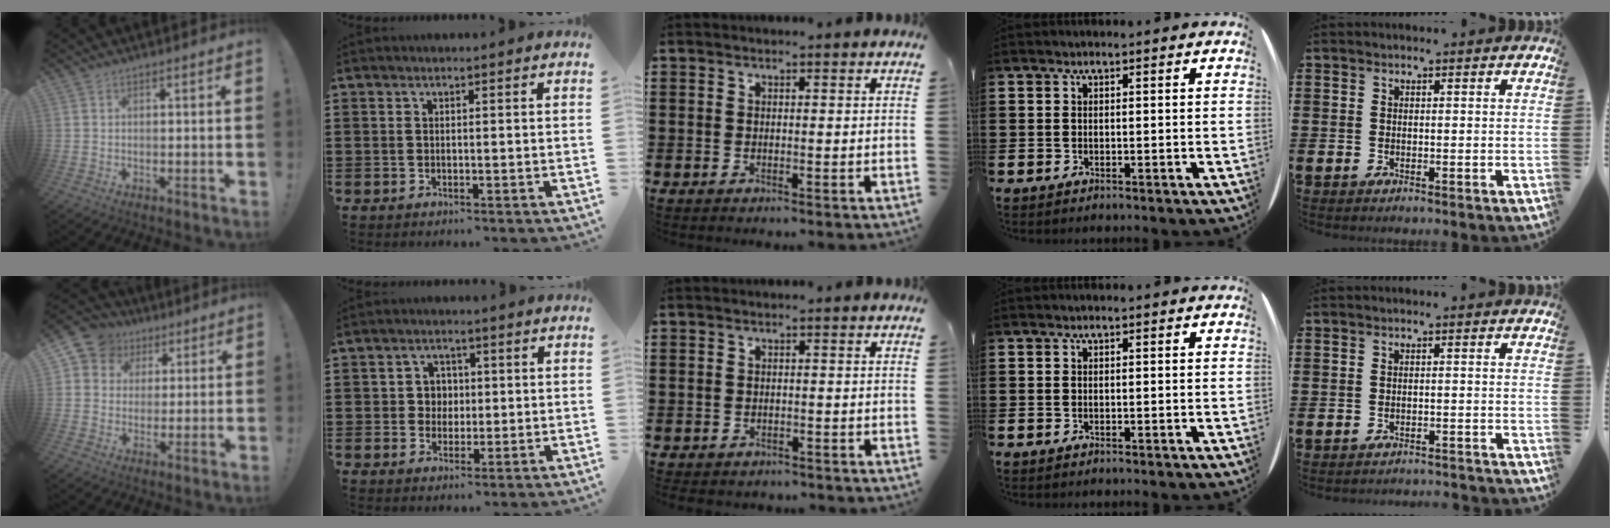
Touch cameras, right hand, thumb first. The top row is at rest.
{"thumb": {"total": 8.2, "force": [3.0, 7.4, 1.8], "torque": [-0.032, -0.010, 0.062]}, "index": {"total": 3.4, "force": [0.2, 3.2, 1.2], "torque": [-0.037, 0.010, 0.000]}, "middle": {"total": 1.0, "force": [-1.0, 0.4, 0.0], "torque": [-0.003, 0.001, -0.023]}, "little": {"total": 0.8, "force": [-0.8, 0.0, 0.0], "torque": [-0.003, 0.005, -0.017]}}